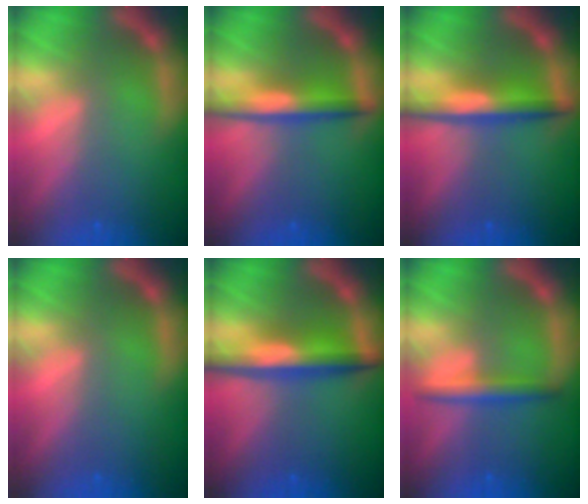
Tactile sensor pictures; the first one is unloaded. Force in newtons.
{"total": 4.5}
{"total": 5.0}
{"total": 0.0}
{"total": 6.0}
{"total": 3.0}